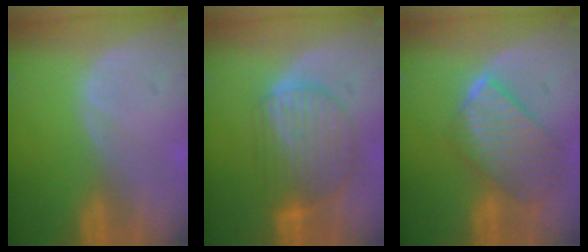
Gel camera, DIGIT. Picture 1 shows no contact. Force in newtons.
{"total": 8.7, "press": 7.7, "slide": 4.1}
{"total": 9.7, "press": 8.3, "slide": 5.0}